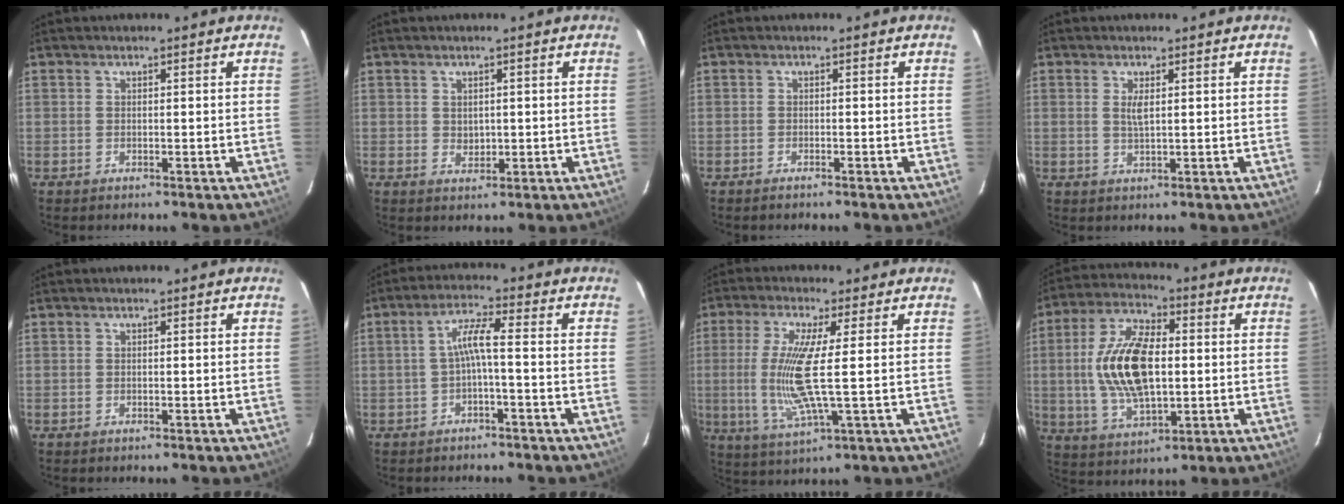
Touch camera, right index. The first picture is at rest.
{"total": 1.9, "force": [0.3, 1.6, 1.0], "torque": [-0.015, 0.002, 0.009]}
{"total": 1.1, "force": [-1.0, 0.1, 0.4], "torque": [-0.012, -0.001, -0.021]}
{"total": 2.1, "force": [0.7, 0.5, 2.0], "torque": [-0.037, -0.002, 0.012]}
{"total": 0.0}
{"total": 4.2, "force": [-1.3, -0.1, 4.0], "torque": [-0.084, 0.009, -0.023]}
{"total": 11.5, "force": [0.4, 0.8, 11.5], "torque": [-0.232, -0.012, 0.010]}
{"total": 16.1, "force": [0.4, 7.8, 14.0], "torque": [-0.281, 0.007, 0.010]}